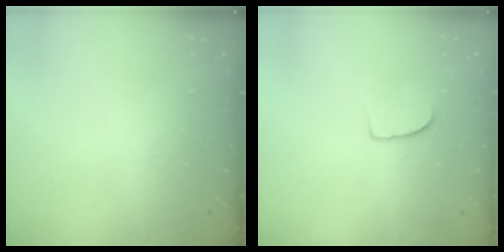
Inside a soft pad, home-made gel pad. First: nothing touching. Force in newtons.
{"total": 5.2, "press": 5.2, "slide": 0.4}